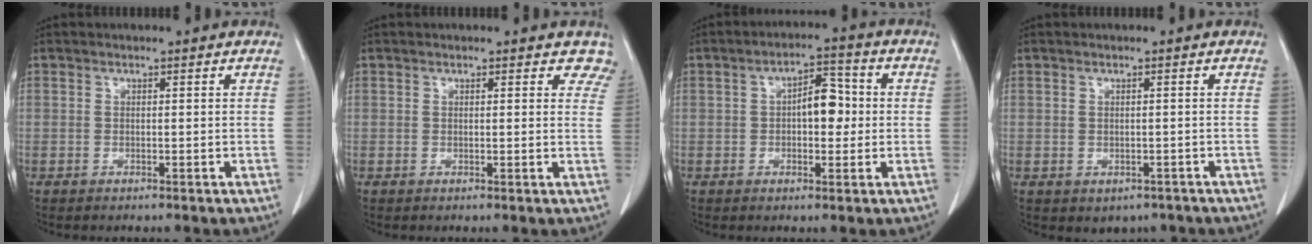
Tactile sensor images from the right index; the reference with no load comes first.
{"total": 3.5, "force": [3.1, 1.6, 0.3], "torque": [0.024, -0.009, 0.003]}
{"total": 5.8, "force": [0.3, 2.8, 5.1], "torque": [-0.073, 0.022, 0.004]}
{"total": 3.1, "force": [-1.9, 2.3, 0.8], "torque": [-0.005, 0.004, -0.019]}